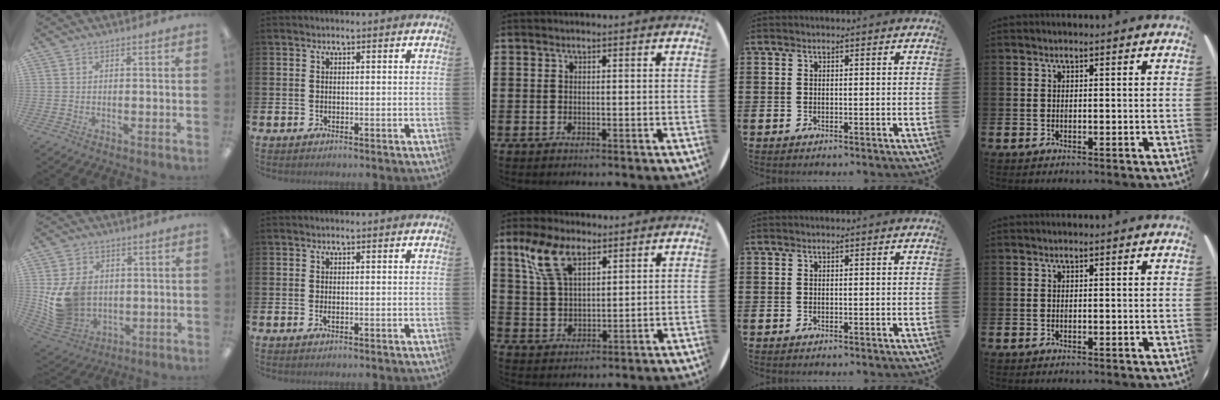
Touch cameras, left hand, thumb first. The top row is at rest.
{"thumb": {"total": 12.2, "force": [1.0, 10.4, 6.3], "torque": [-0.142, 0.002, 0.026]}, "index": {"total": 0.5, "force": [0.0, 0.1, 0.5], "torque": [-0.016, 0.001, 0.001]}, "middle": {"total": 7.9, "force": [5.0, 3.6, 4.9], "torque": [-0.111, 0.005, 0.094]}}